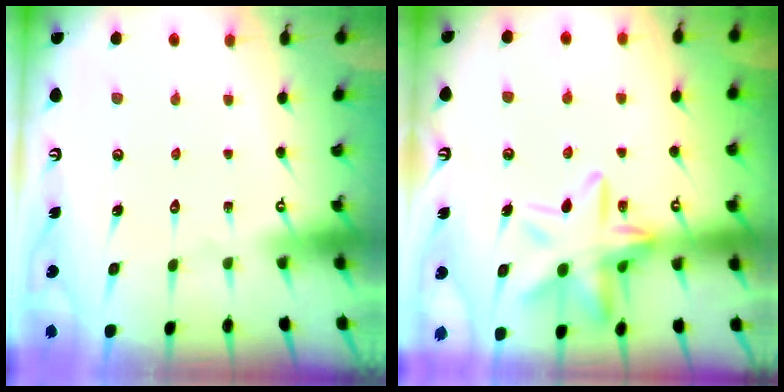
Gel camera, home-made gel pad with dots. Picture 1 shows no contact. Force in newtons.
{"total": 16.2, "press": 16.1, "slide": 1.5}